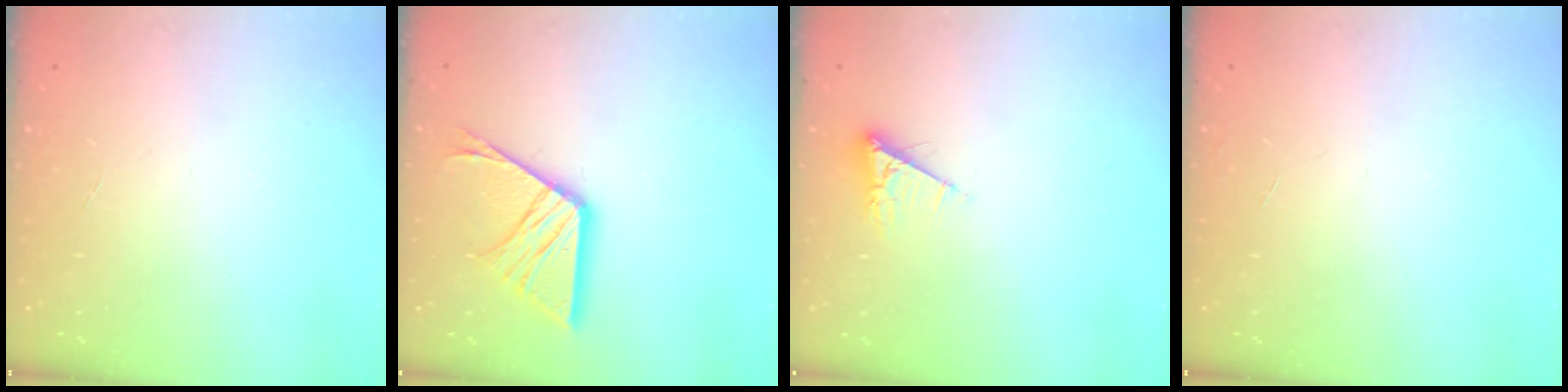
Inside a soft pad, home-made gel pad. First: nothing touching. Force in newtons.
{"total": 14.4, "press": 14.3, "slide": 1.5}
{"total": 4.5, "press": 4.4, "slide": 0.6}
{"total": 0.0}